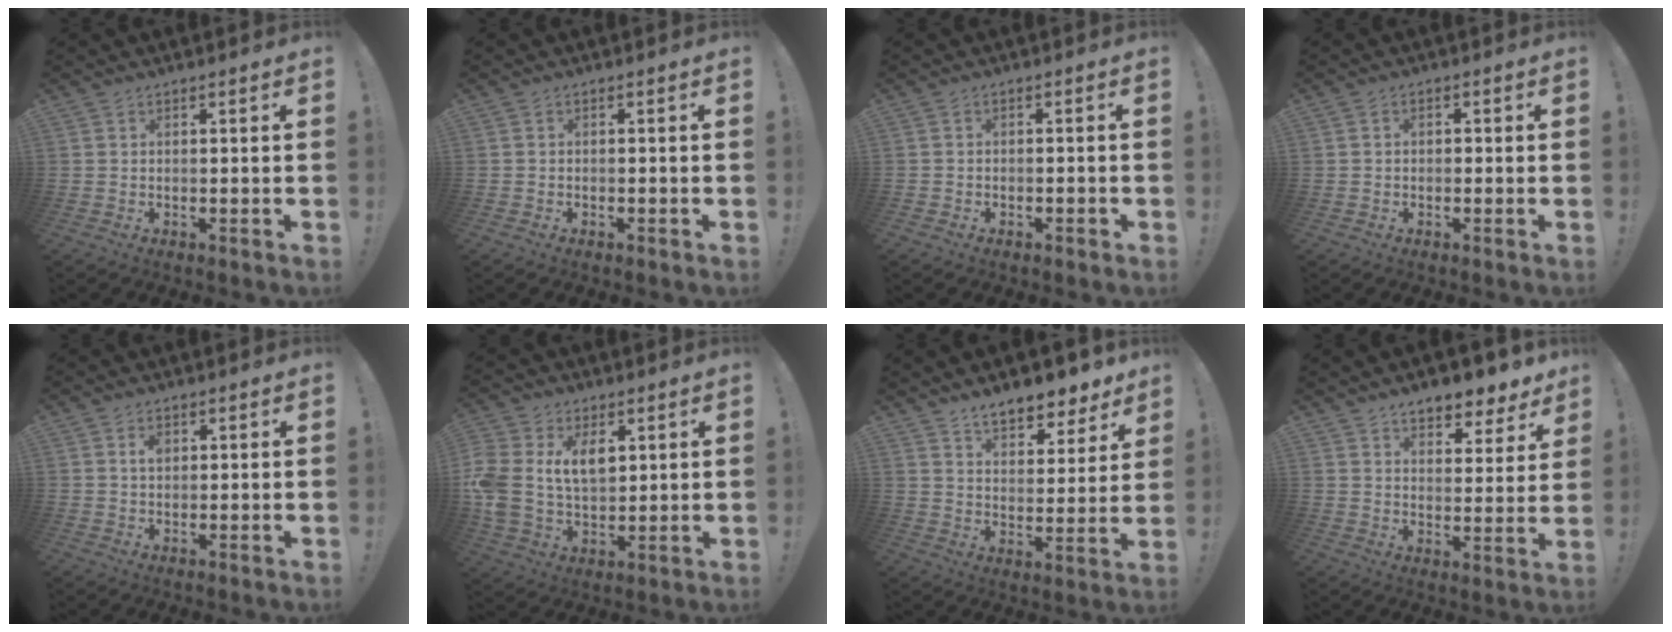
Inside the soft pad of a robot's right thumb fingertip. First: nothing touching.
{"total": 0.8, "force": [-0.7, 0.3, 0.1], "torque": [0.001, 0.001, -0.012]}
{"total": 1.6, "force": [-1.2, 0.9, 0.4], "torque": [-0.003, 0.004, -0.022]}
{"total": 1.4, "force": [-0.9, 0.9, 0.6], "torque": [-0.008, 0.005, -0.017]}
{"total": 2.1, "force": [0.6, 1.4, 1.5], "torque": [-0.015, -0.002, 0.006]}
{"total": 12.3, "force": [3.7, 8.9, 7.6], "torque": [-0.151, -0.013, 0.071]}
{"total": 10.6, "force": [8.6, 4.2, 4.6], "torque": [-0.060, -0.065, 0.153]}
{"total": 8.9, "force": [7.4, 3.3, 3.7], "torque": [-0.048, -0.056, 0.132]}